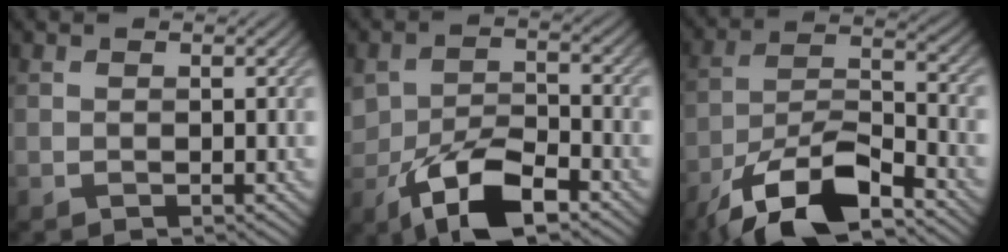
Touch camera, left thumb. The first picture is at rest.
{"total": 9.0, "force": [-4.6, 4.3, 6.5], "torque": [-0.134, -0.012, -0.084]}
{"total": 13.0, "force": [-9.0, 4.1, 8.4], "torque": [-0.159, -0.004, -0.182]}